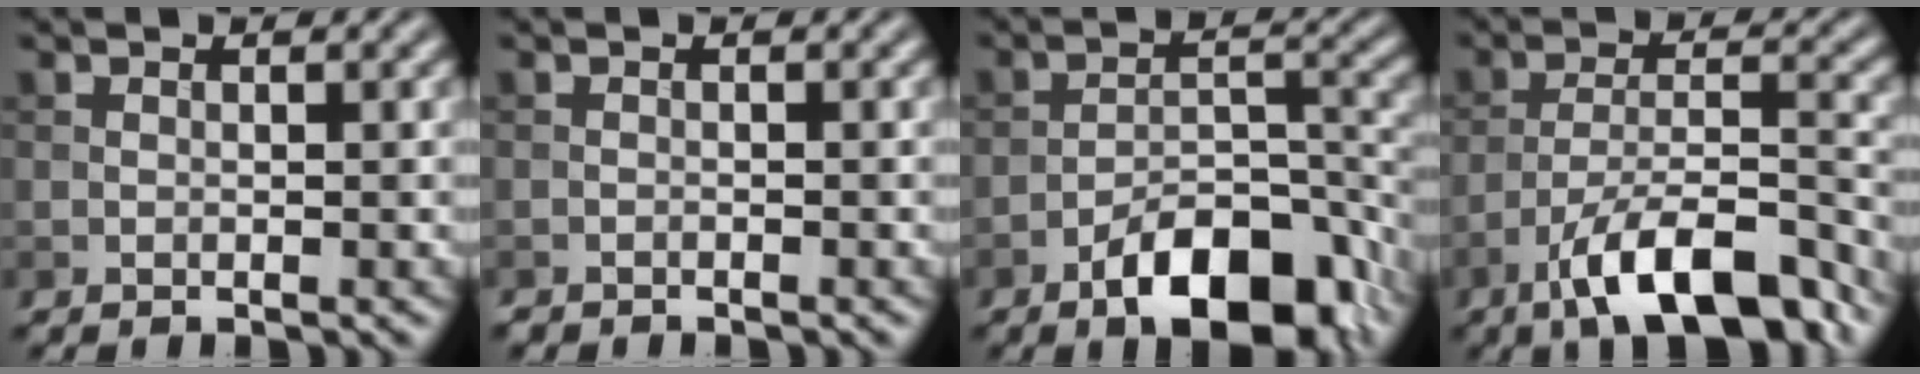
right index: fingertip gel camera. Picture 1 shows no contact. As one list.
[{"total": 0.9, "force": [-0.9, 0.1, 0.0], "torque": [0.001, -0.003, -0.017]}, {"total": 9.4, "force": [-5.9, 3.6, 6.3], "torque": [-0.094, 0.007, -0.101]}, {"total": 10.8, "force": [-7.3, 3.3, 7.3], "torque": [-0.115, 0.009, -0.128]}]